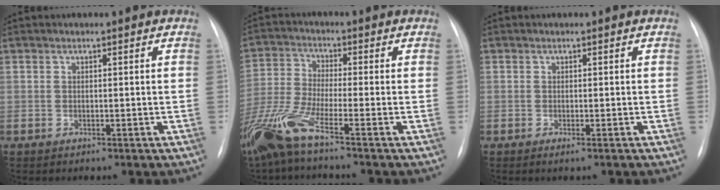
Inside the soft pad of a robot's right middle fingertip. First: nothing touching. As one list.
[{"total": 10.4, "force": [-7.0, 0.0, 7.7], "torque": [-0.173, -0.030, -0.143]}, {"total": 0.7, "force": [-0.4, -0.2, 0.5], "torque": [-0.005, 0.001, -0.011]}]